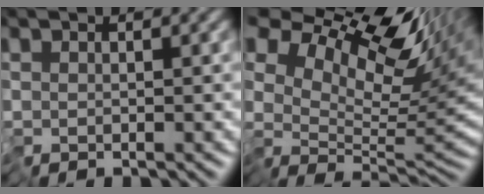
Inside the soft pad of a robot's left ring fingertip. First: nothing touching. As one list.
[{"total": 12.5, "force": [8.2, 5.3, 7.8], "torque": [-0.151, 0.047, 0.143]}]